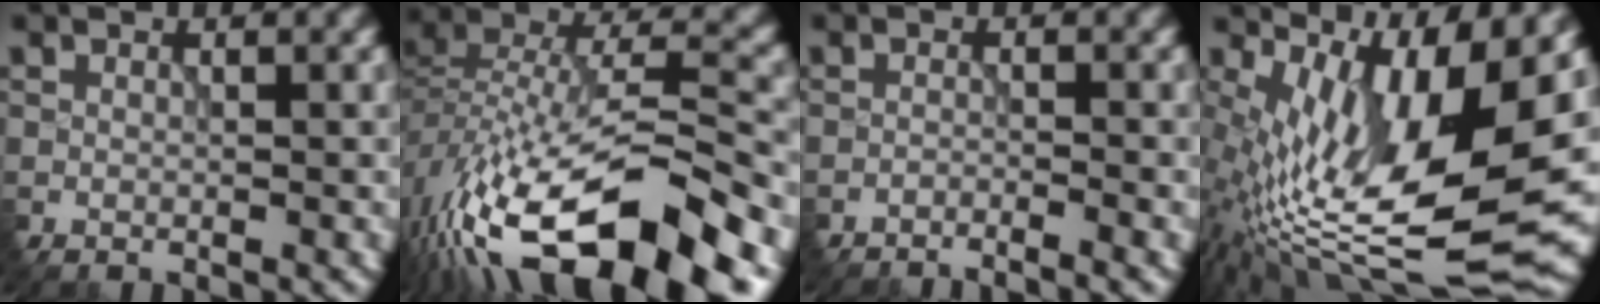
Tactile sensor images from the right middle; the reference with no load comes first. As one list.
[{"total": 16.8, "force": [-10.0, 6.1, 12.0], "torque": [-0.242, 0.009, -0.169]}, {"total": 2.8, "force": [-2.7, -0.1, 0.7], "torque": [-0.016, 0.005, -0.053]}, {"total": 13.4, "force": [2.7, 4.2, 12.4], "torque": [-0.231, -0.006, 0.064]}]